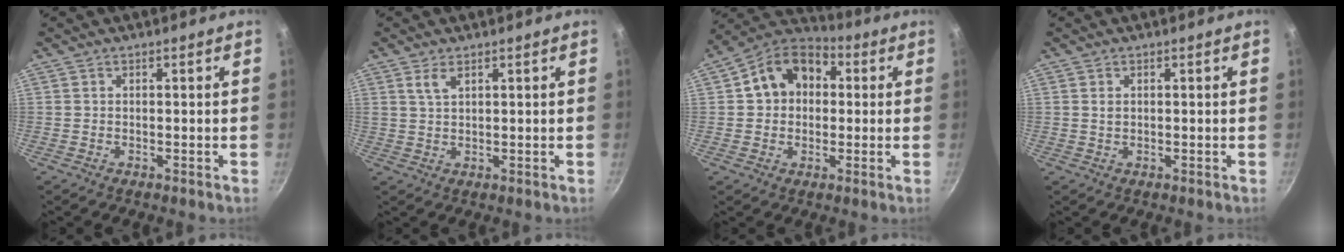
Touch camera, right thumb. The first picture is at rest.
{"total": 2.5, "force": [1.5, 1.0, 1.8], "torque": [-0.036, -0.006, 0.037]}
{"total": 12.3, "force": [1.9, 9.4, 7.7], "torque": [-0.097, 0.025, 0.017]}
{"total": 0.7, "force": [0.3, 0.4, 0.5], "torque": [-0.009, 0.000, 0.008]}